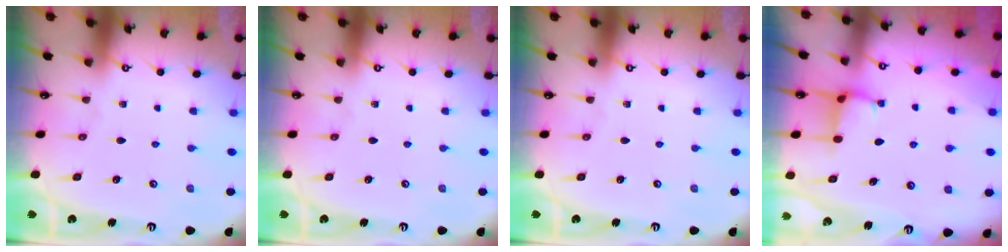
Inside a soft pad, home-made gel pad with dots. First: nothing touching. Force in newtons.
{"total": 0.0}
{"total": 0.0}
{"total": 2.6, "press": 2.6, "slide": 0.3}